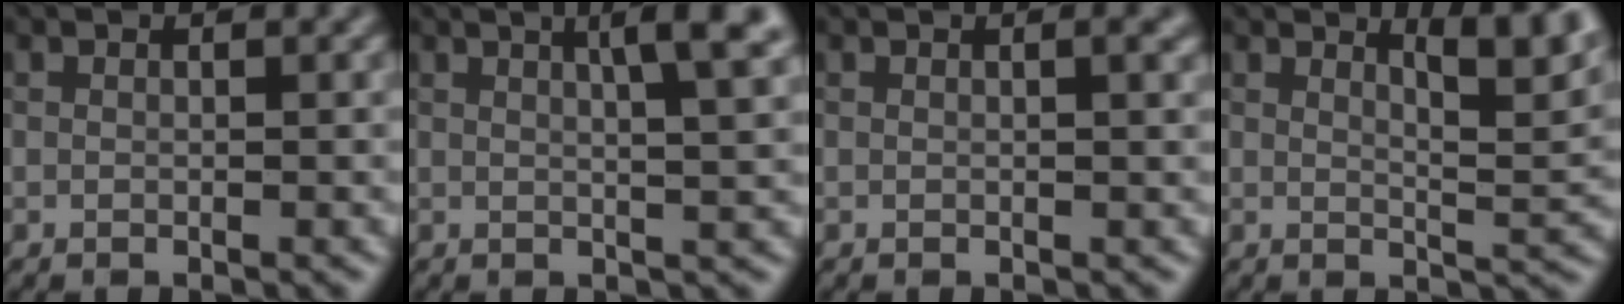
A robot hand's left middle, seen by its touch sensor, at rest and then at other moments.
{"total": 5.3, "force": [2.1, 1.2, 4.8], "torque": [-0.047, 0.014, 0.023]}
{"total": 1.2, "force": [0.3, 0.3, 1.2], "torque": [-0.012, 0.004, 0.001]}
{"total": 5.2, "force": [3.2, 1.3, 3.9], "torque": [-0.047, -0.001, 0.048]}